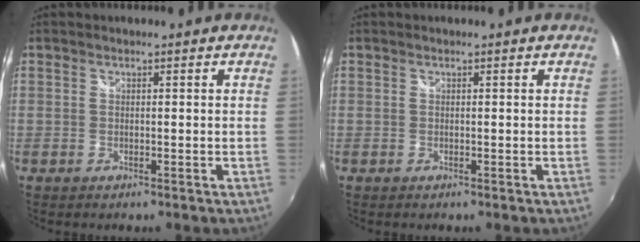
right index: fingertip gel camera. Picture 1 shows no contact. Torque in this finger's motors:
{"motor_torque": [-0.12, 0.12, 0.00, 0.00]}